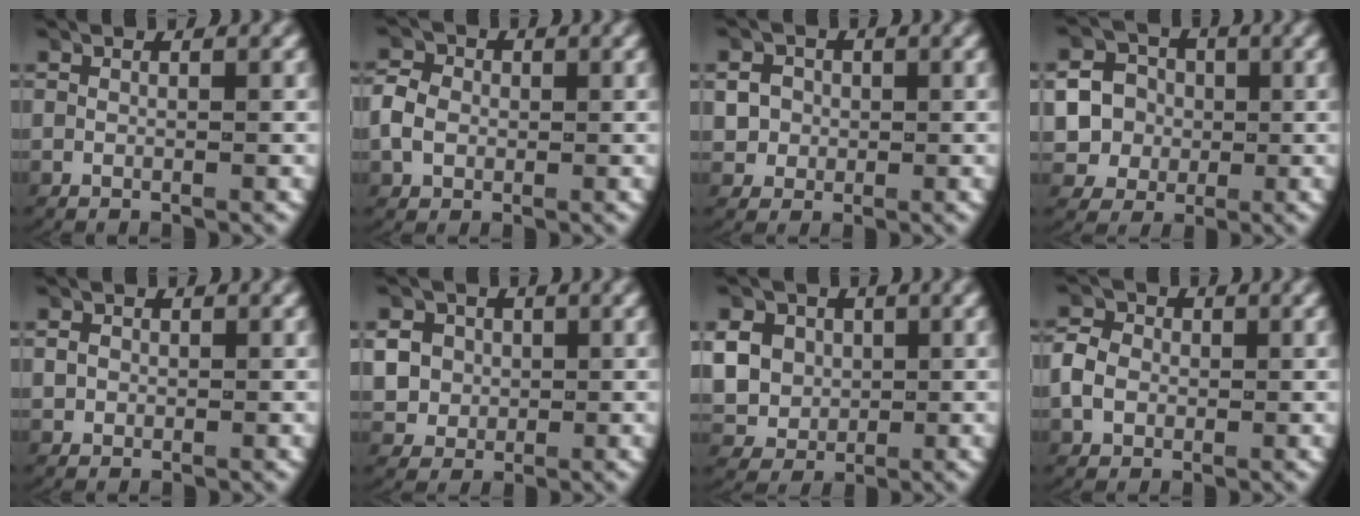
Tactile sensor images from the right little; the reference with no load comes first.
{"total": 2.7, "force": [-0.1, 2.4, 1.3], "torque": [-0.031, 0.005, -0.004]}
{"total": 3.9, "force": [0.3, 3.6, 1.5], "torque": [-0.034, -0.004, 0.005]}
{"total": 9.9, "force": [-0.8, 9.4, 2.9], "torque": [-0.095, -0.023, -0.022]}
{"total": 1.1, "force": [0.1, 1.0, 0.4], "torque": [-0.013, 0.001, 0.004]}
{"total": 5.5, "force": [0.4, 5.1, 2.1], "torque": [-0.053, -0.010, 0.009]}
{"total": 7.9, "force": [0.3, 7.3, 3.0], "torque": [-0.082, -0.017, 0.006]}
{"total": 2.9, "force": [-0.2, 2.5, 1.3], "torque": [-0.030, 0.006, -0.006]}